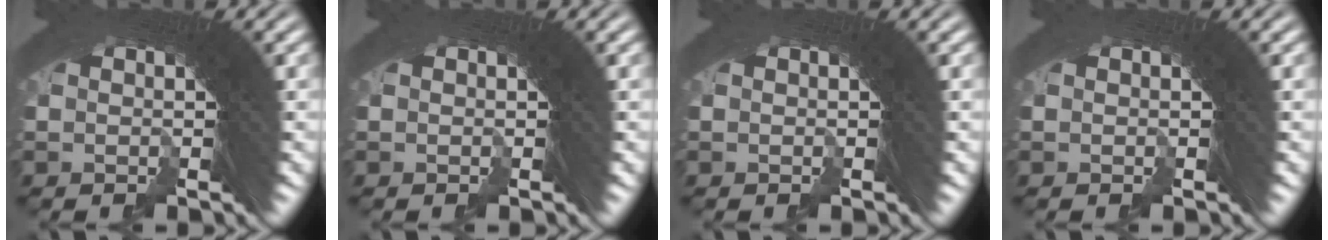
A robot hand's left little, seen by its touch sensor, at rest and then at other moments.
{"total": 0.0}
{"total": 0.0}
{"total": 0.0}